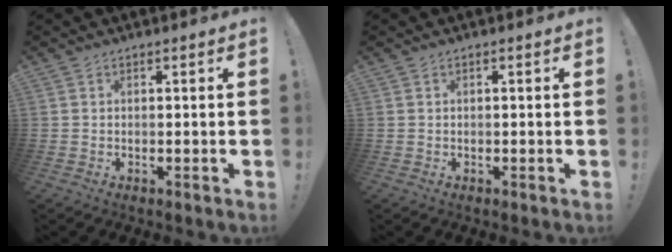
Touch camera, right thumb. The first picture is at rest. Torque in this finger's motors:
{"motor_torque": [-0.08, 0.10, 0.07, -0.15, 0.05]}